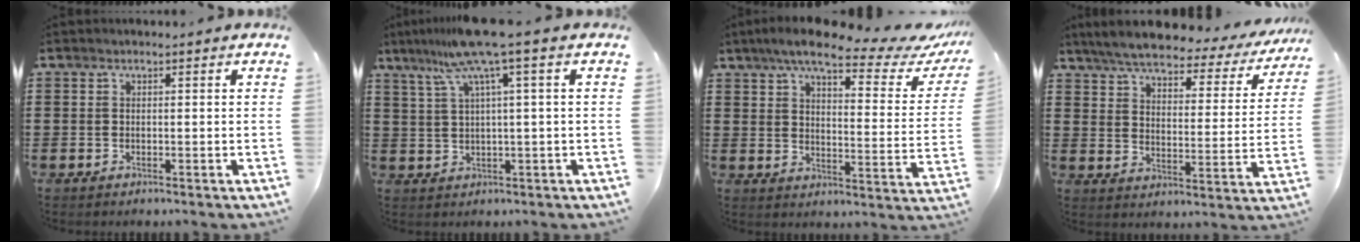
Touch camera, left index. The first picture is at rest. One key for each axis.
{"total": 8.1, "fx": 3.9, "fy": -0.8, "fz": 7.1, "tx": -0.159, "ty": -0.017, "tz": 0.062}
{"total": 9.3, "fx": 7.2, "fy": 1.5, "fz": 5.7, "tx": -0.113, "ty": -0.032, "tz": 0.118}
{"total": 5.6, "fx": 5.0, "fy": 0.9, "fz": 2.3, "tx": -0.071, "ty": -0.029, "tz": 0.082}